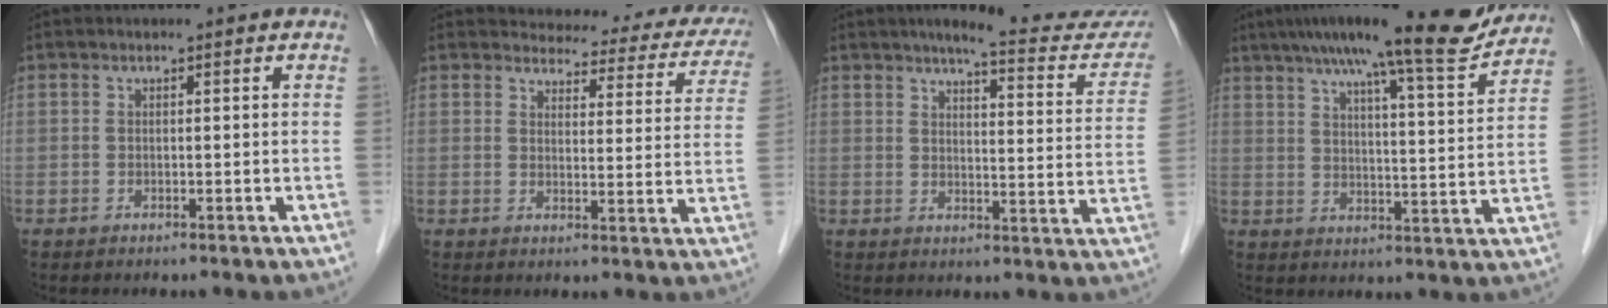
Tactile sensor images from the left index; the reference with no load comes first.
{"total": 16.3, "force": [15.1, 4.7, 3.9], "torque": [-0.018, -0.033, 0.144]}
{"total": 16.5, "force": [14.9, 2.0, 6.8], "torque": [-0.070, -0.043, 0.166]}
{"total": 18.9, "force": [15.8, 1.4, 10.4], "torque": [-0.159, 0.008, 0.214]}